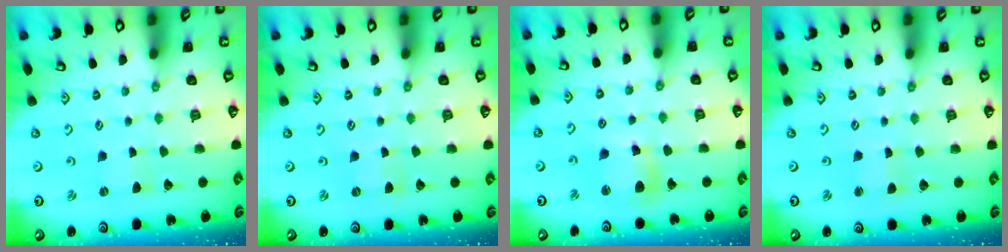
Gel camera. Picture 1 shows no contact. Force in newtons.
{"total": 0.0}
{"total": 11.0, "press": 10.9, "slide": 1.4}
{"total": 0.9, "press": 0.9, "slide": 0.1}